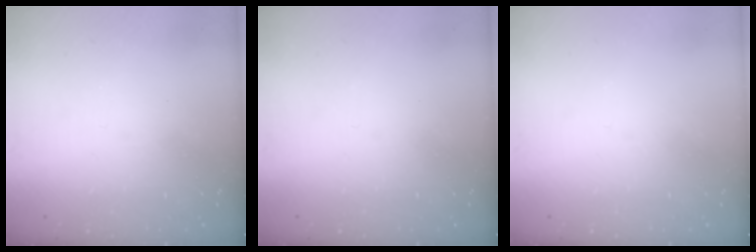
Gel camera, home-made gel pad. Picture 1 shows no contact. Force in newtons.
{"total": 0.0}
{"total": 0.0}